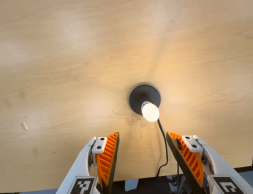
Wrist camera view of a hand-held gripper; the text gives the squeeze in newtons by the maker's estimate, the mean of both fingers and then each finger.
{"total": 0.0}